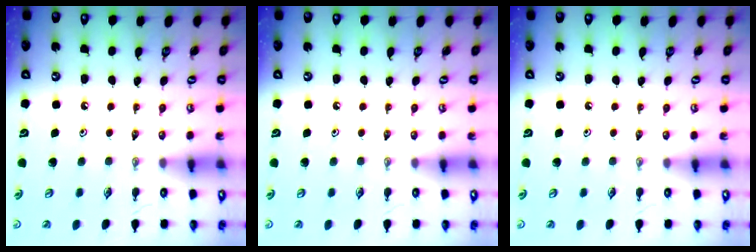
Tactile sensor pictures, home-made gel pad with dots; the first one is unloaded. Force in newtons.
{"total": 0.0}
{"total": 0.0}